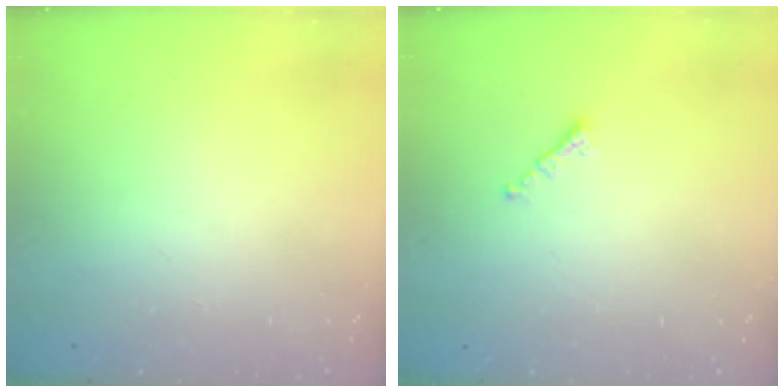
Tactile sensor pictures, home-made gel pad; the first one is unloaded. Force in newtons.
{"total": 0.7, "press": 0.6, "slide": 0.4}